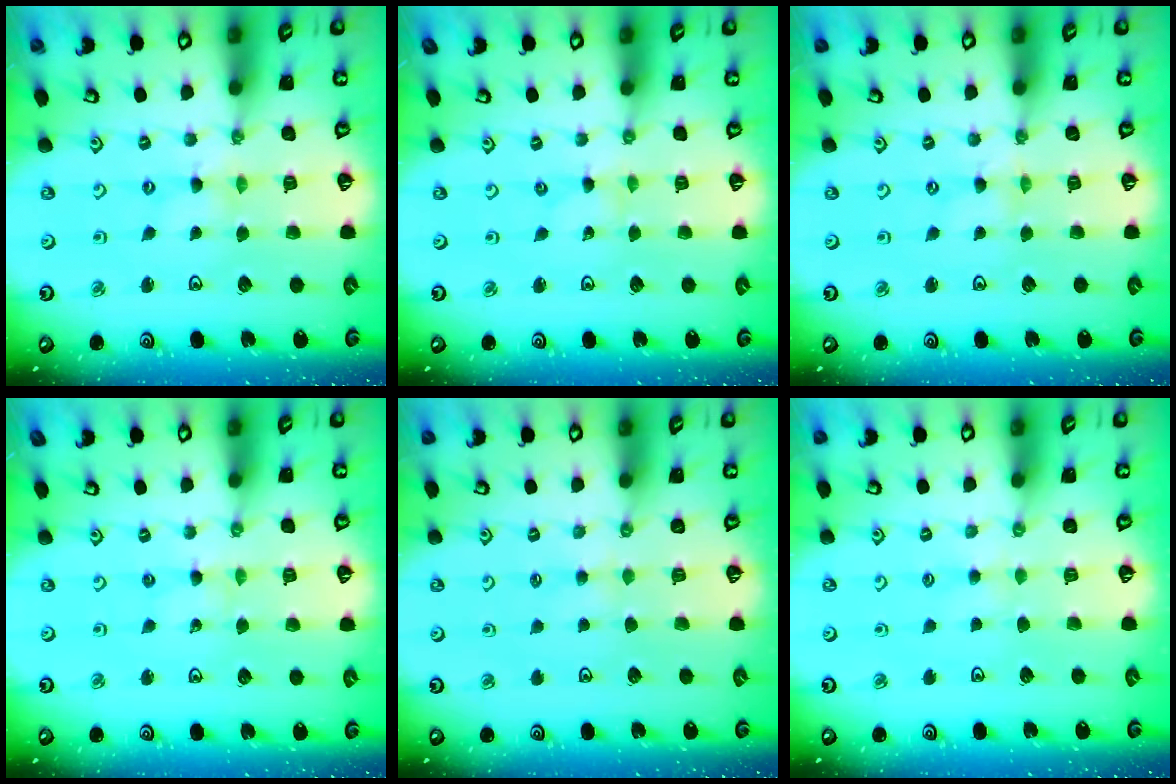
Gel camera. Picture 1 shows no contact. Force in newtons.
{"total": 0.0}
{"total": 0.0}
{"total": 1.0, "press": 1.0, "slide": 0.2}
{"total": 1.9, "press": 1.9, "slide": 0.3}
{"total": 2.0, "press": 1.9, "slide": 0.4}